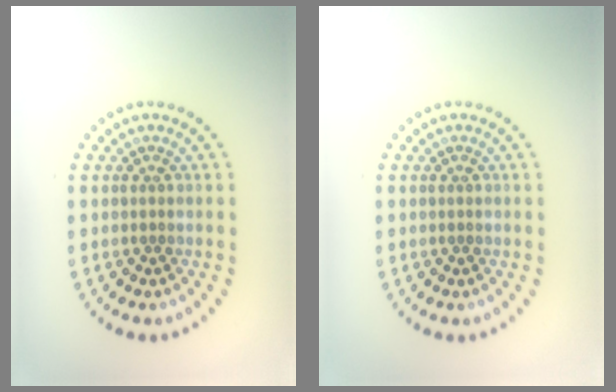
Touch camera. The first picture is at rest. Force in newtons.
{"total": 0.0}